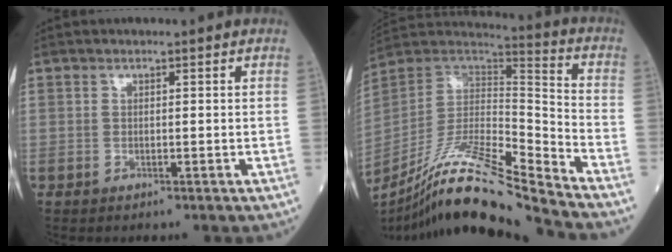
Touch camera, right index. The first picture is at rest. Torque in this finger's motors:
{"motor_torque": [0.78, -0.85, 0.20, 0.08]}